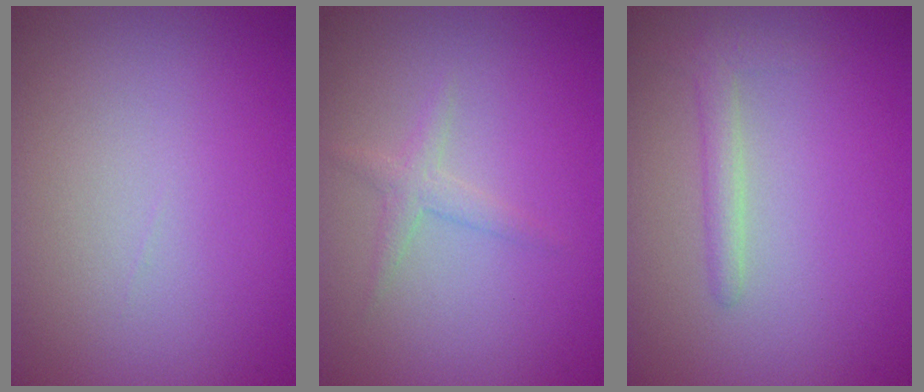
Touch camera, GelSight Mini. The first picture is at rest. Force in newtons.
{"total": 1.3, "press": 1.3, "slide": 0.0}
{"total": 1.5, "press": 1.5, "slide": 0.2}